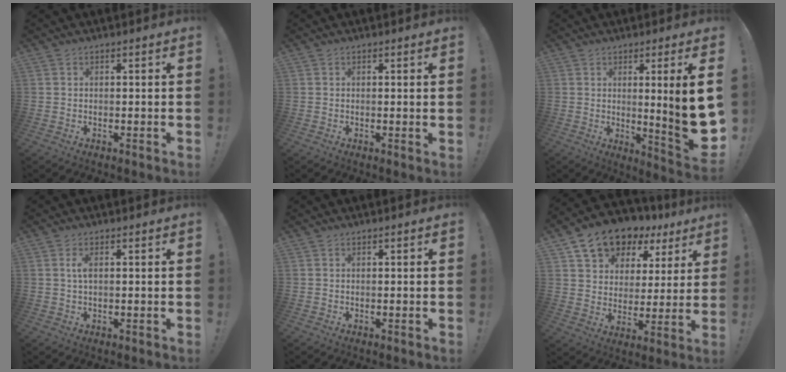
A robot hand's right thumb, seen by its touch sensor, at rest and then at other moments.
{"total": 0.7, "force": [0.3, -0.2, 0.6], "torque": [-0.009, 0.000, 0.004]}
{"total": 12.9, "force": [0.8, -0.1, 12.9], "torque": [-0.187, -0.020, 0.009]}
{"total": 2.1, "force": [0.3, 0.7, 2.0], "torque": [-0.033, 0.001, 0.001]}
{"total": 0.0}
{"total": 12.1, "force": [8.7, 7.2, 4.2], "torque": [-0.073, -0.062, 0.159]}